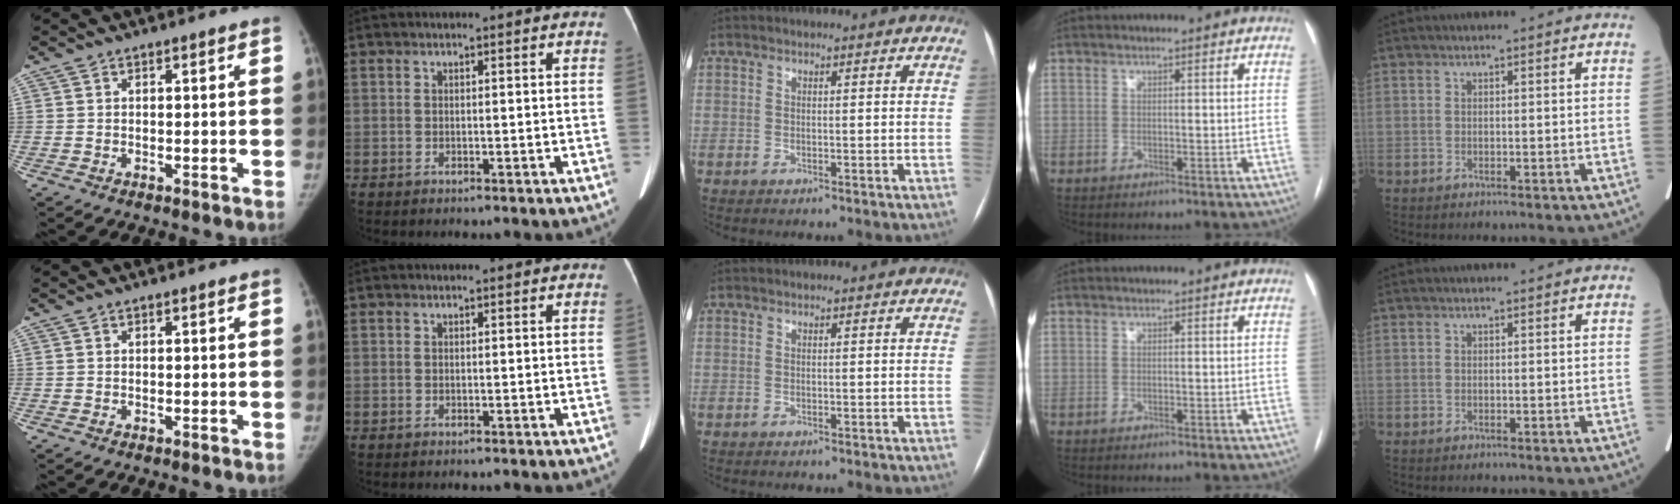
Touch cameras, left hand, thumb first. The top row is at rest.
{}